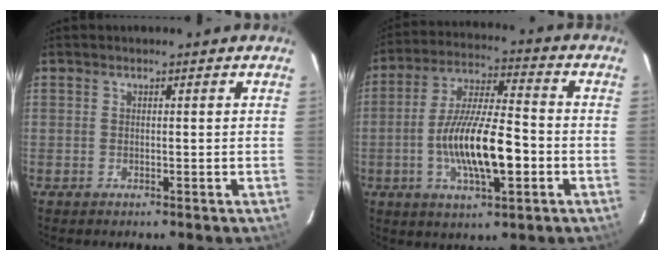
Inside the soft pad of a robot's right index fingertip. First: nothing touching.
{"total": 15.2, "force": [-3.8, 4.2, 14.1], "torque": [-0.267, -0.003, -0.066]}